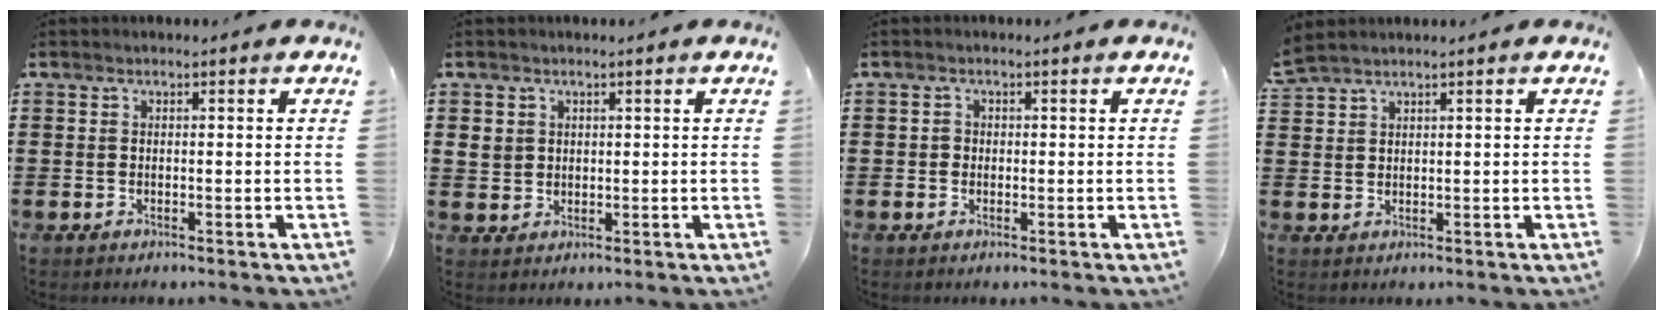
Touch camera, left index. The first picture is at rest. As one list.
[{"total": 2.2, "force": [1.0, 2.0, 0.4], "torque": [-0.018, 0.006, 0.017]}, {"total": 1.0, "force": [0.1, 1.0, 0.4], "torque": [-0.011, 0.006, 0.000]}, {"total": 2.0, "force": [1.8, 0.1, 0.7], "torque": [-0.019, 0.001, 0.036]}]